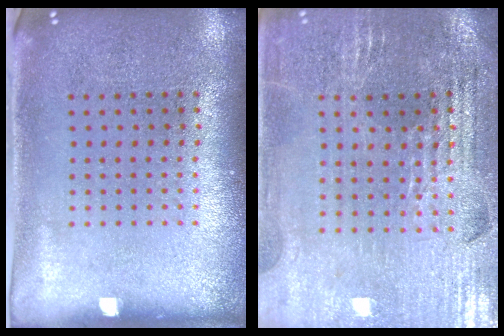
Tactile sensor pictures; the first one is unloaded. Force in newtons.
{"total": 2.9, "press": 2.9, "slide": 0.5}